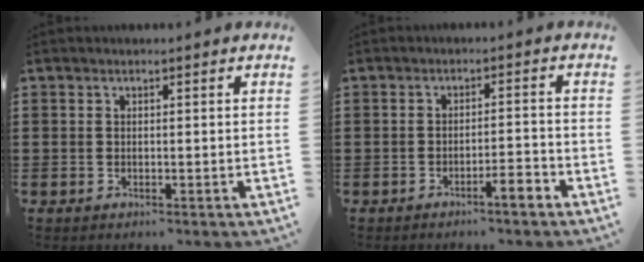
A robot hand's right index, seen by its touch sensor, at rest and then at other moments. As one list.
[{"total": 3.2, "force": [-2.4, 0.2, 2.0], "torque": [-0.036, 0.003, -0.047]}]